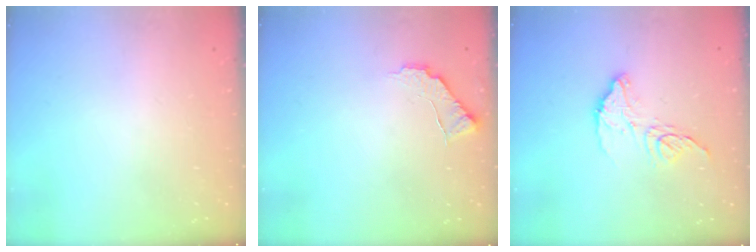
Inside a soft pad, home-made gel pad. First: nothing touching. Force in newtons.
{"total": 7.2, "press": 7.1, "slide": 0.5}
{"total": 11.4, "press": 11.4, "slide": 0.9}